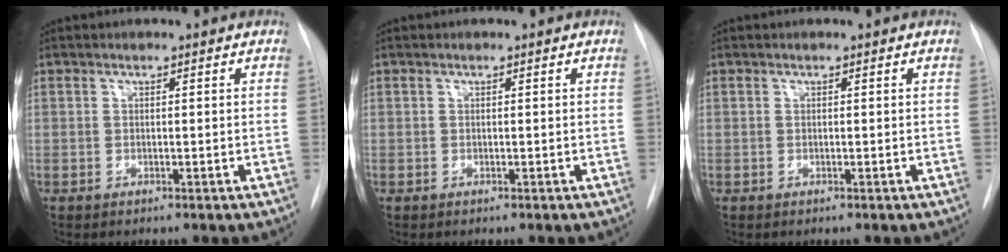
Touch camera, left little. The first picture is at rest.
{"total": 0.0}
{"total": 0.0}